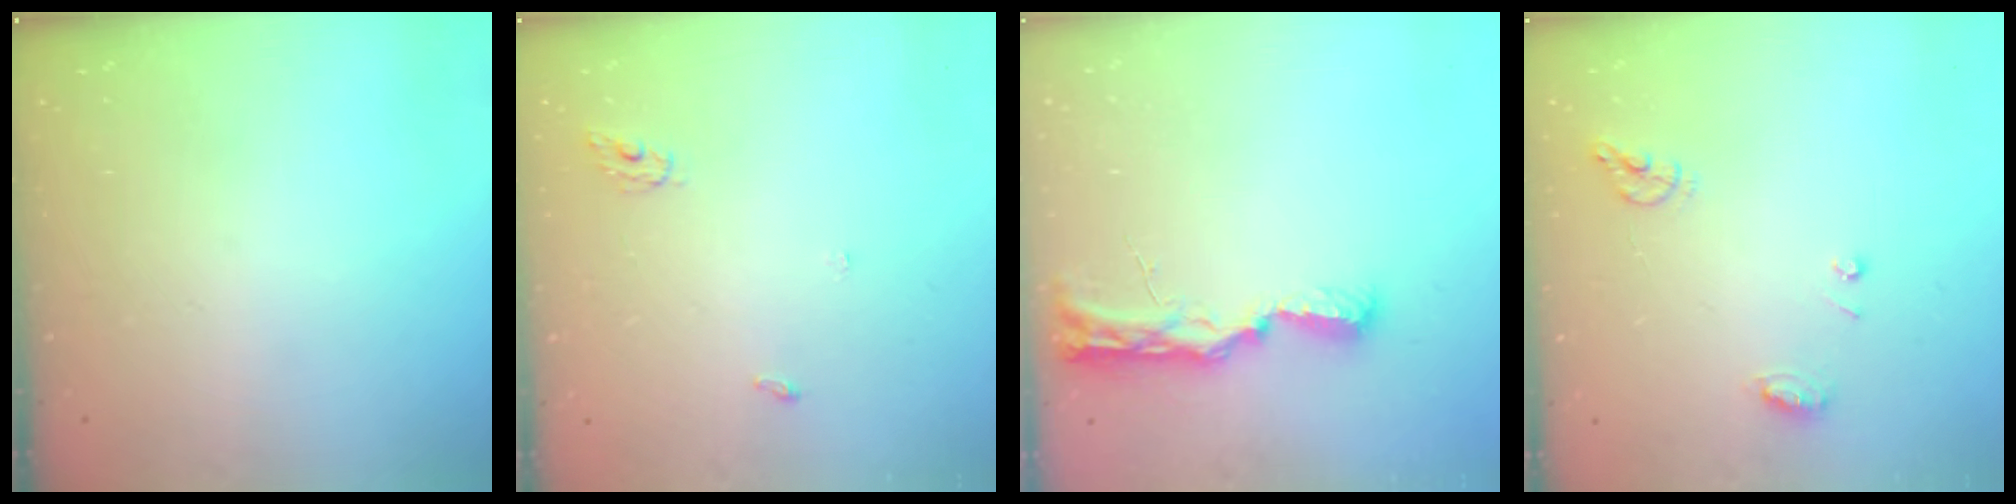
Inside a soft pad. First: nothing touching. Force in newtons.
{"total": 3.3, "press": 3.3, "slide": 0.2}
{"total": 8.8, "press": 8.8, "slide": 1.0}
{"total": 7.5, "press": 7.4, "slide": 0.9}